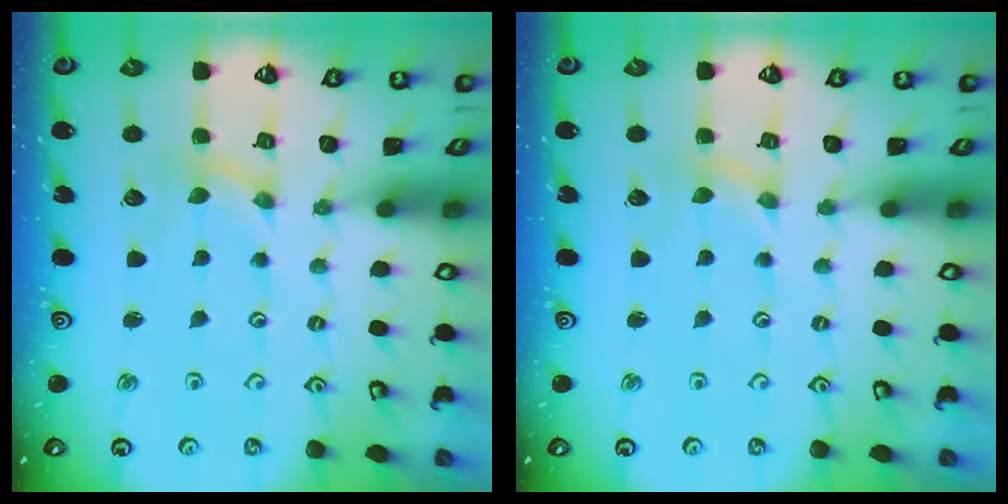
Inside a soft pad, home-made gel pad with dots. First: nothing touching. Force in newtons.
{"total": 0.0}